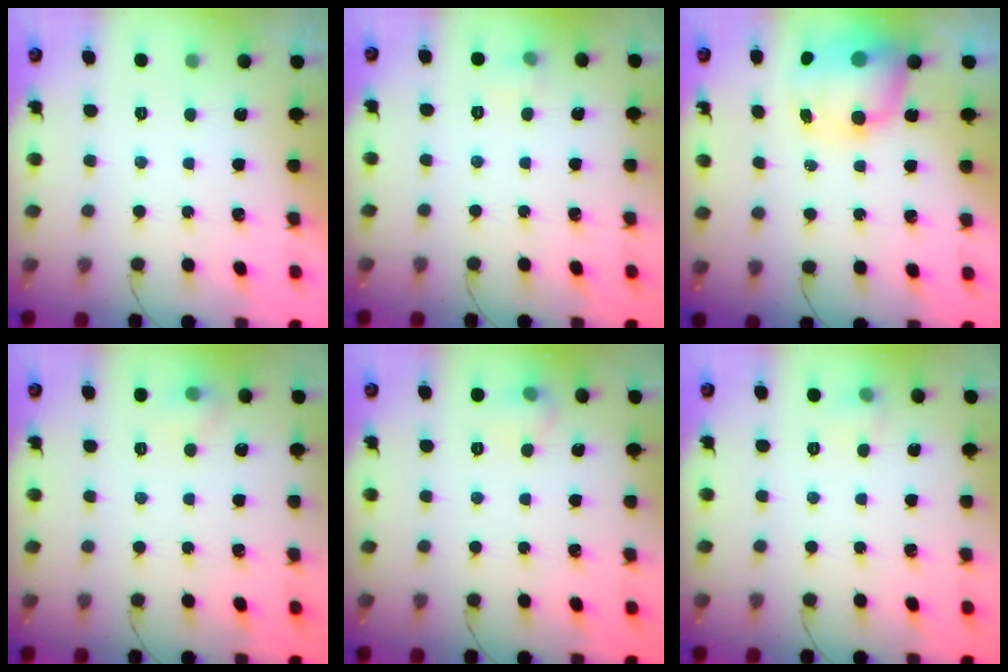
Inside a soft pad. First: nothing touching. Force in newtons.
{"total": 4.0, "press": 3.7, "slide": 1.3}
{"total": 11.2, "press": 10.9, "slide": 2.8}
{"total": 5.4, "press": 5.2, "slide": 1.4}
{"total": 5.1, "press": 4.8, "slide": 1.6}
{"total": 4.3, "press": 4.1, "slide": 1.4}